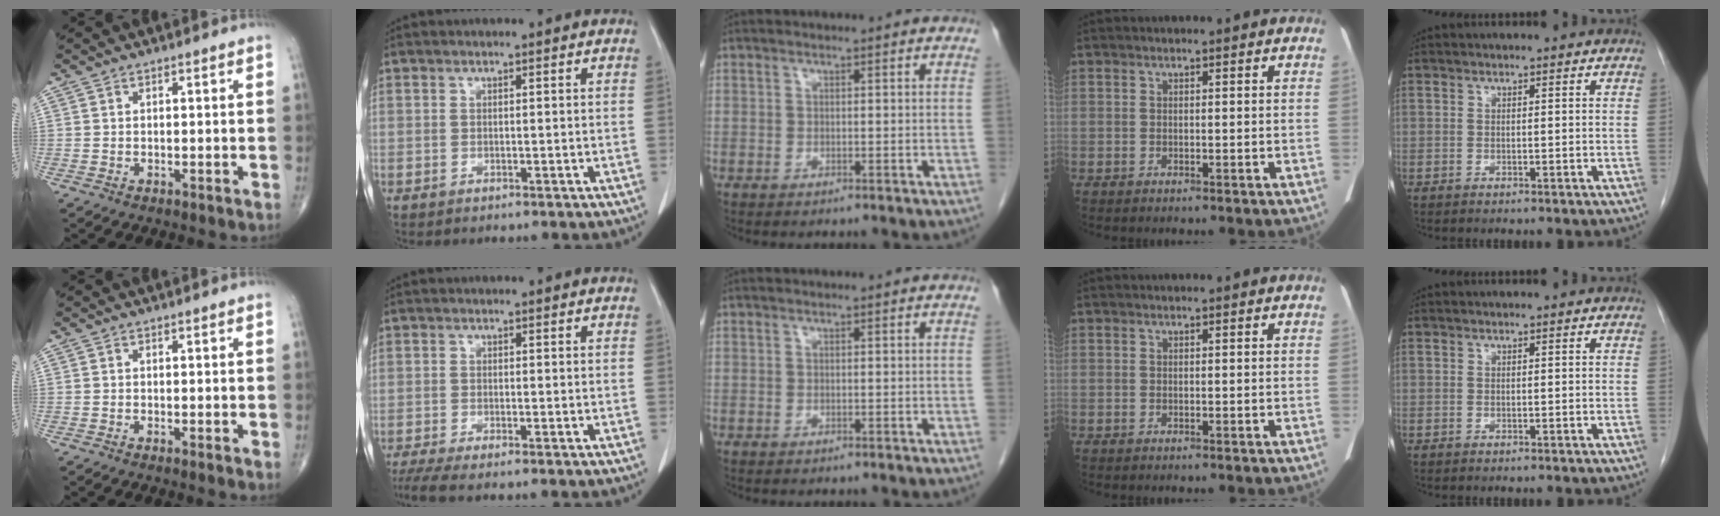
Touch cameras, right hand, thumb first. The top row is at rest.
{"thumb": {"total": 1.3, "force": [0.1, 0.3, 1.2], "torque": [-0.021, -0.005, -0.002]}, "index": {"total": 4.2, "force": [-3.3, -0.1, 2.6], "torque": [-0.048, -0.009, -0.062]}}